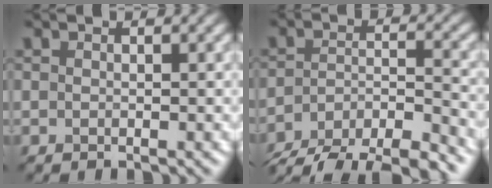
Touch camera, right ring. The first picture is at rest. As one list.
[{"total": 8.3, "force": [-7.3, 2.4, 3.3], "torque": [-0.062, -0.018, -0.113]}]